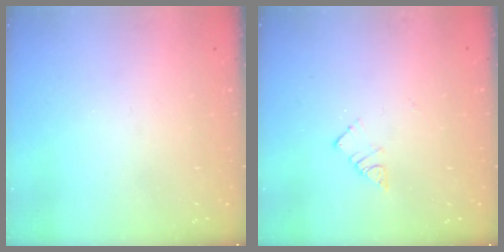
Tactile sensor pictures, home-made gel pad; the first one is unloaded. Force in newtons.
{"total": 3.8, "press": 3.8, "slide": 0.1}